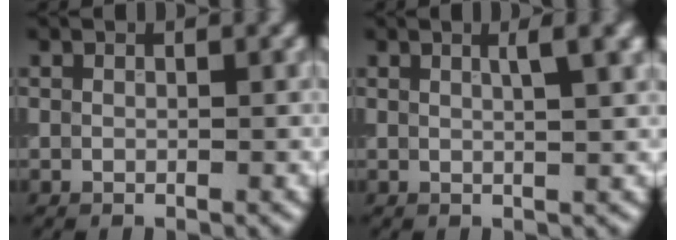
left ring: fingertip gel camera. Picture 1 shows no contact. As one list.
[{"total": 3.3, "force": [1.2, 0.9, 2.9], "torque": [-0.026, 0.008, 0.014]}]